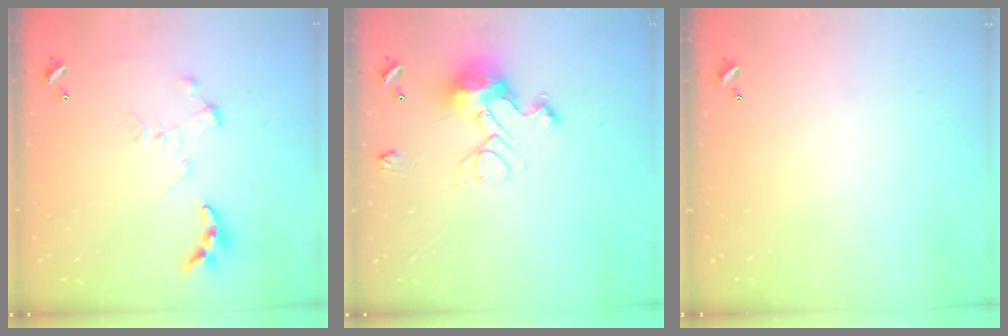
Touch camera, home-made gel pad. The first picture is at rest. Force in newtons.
{"total": 18.1, "press": 18.1, "slide": 0.6}
{"total": 0.0}